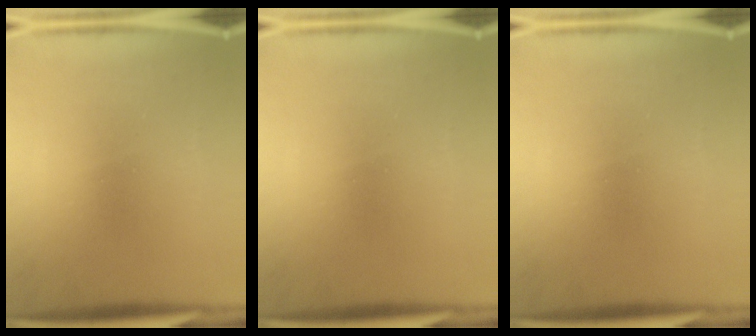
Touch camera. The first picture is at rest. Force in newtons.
{"total": 0.0}
{"total": 0.0}